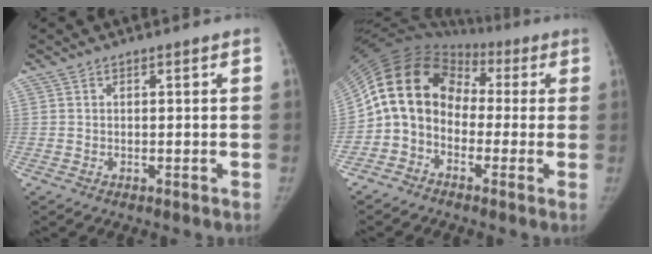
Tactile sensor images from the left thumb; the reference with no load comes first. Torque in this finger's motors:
{"motor_torque": [-1.05, 2.78, 1.45, 1.32, 0.22]}